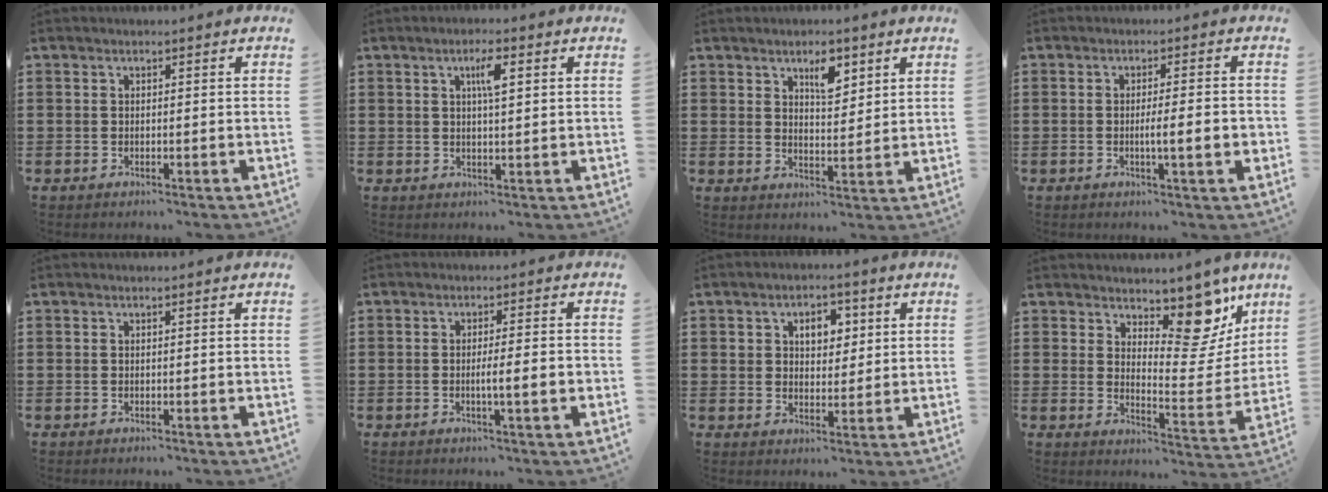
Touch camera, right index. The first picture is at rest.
{"total": 3.7, "force": [1.2, 0.8, 3.3], "torque": [-0.061, 0.007, 0.015]}
{"total": 4.9, "force": [2.9, 2.1, 3.3], "torque": [-0.049, -0.003, 0.046]}
{"total": 4.6, "force": [-0.8, 0.2, 4.6], "torque": [-0.077, -0.007, -0.015]}
{"total": 0.0}
{"total": 3.8, "force": [-0.7, 0.0, 3.7], "torque": [-0.063, -0.005, -0.015]}
{"total": 4.6, "force": [1.8, 3.2, 2.9], "torque": [-0.043, 0.007, 0.022]}
{"total": 11.6, "force": [8.2, 5.2, 6.3], "torque": [-0.087, -0.057, 0.143]}